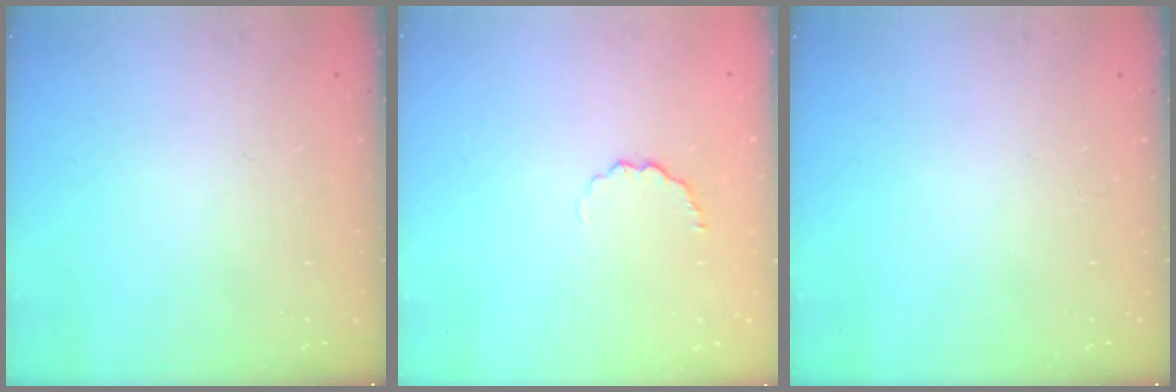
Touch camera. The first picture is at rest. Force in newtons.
{"total": 3.7, "press": 3.5, "slide": 1.1}
{"total": 0.0}